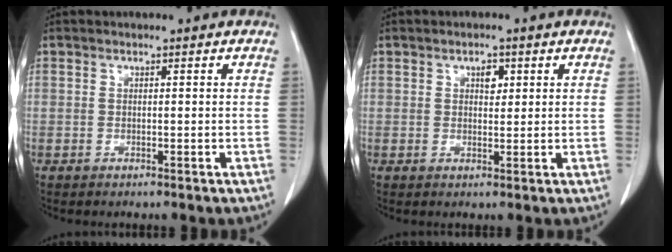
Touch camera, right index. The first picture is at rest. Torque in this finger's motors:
{"motor_torque": [0.02, 0.00, 0.01, 0.00]}